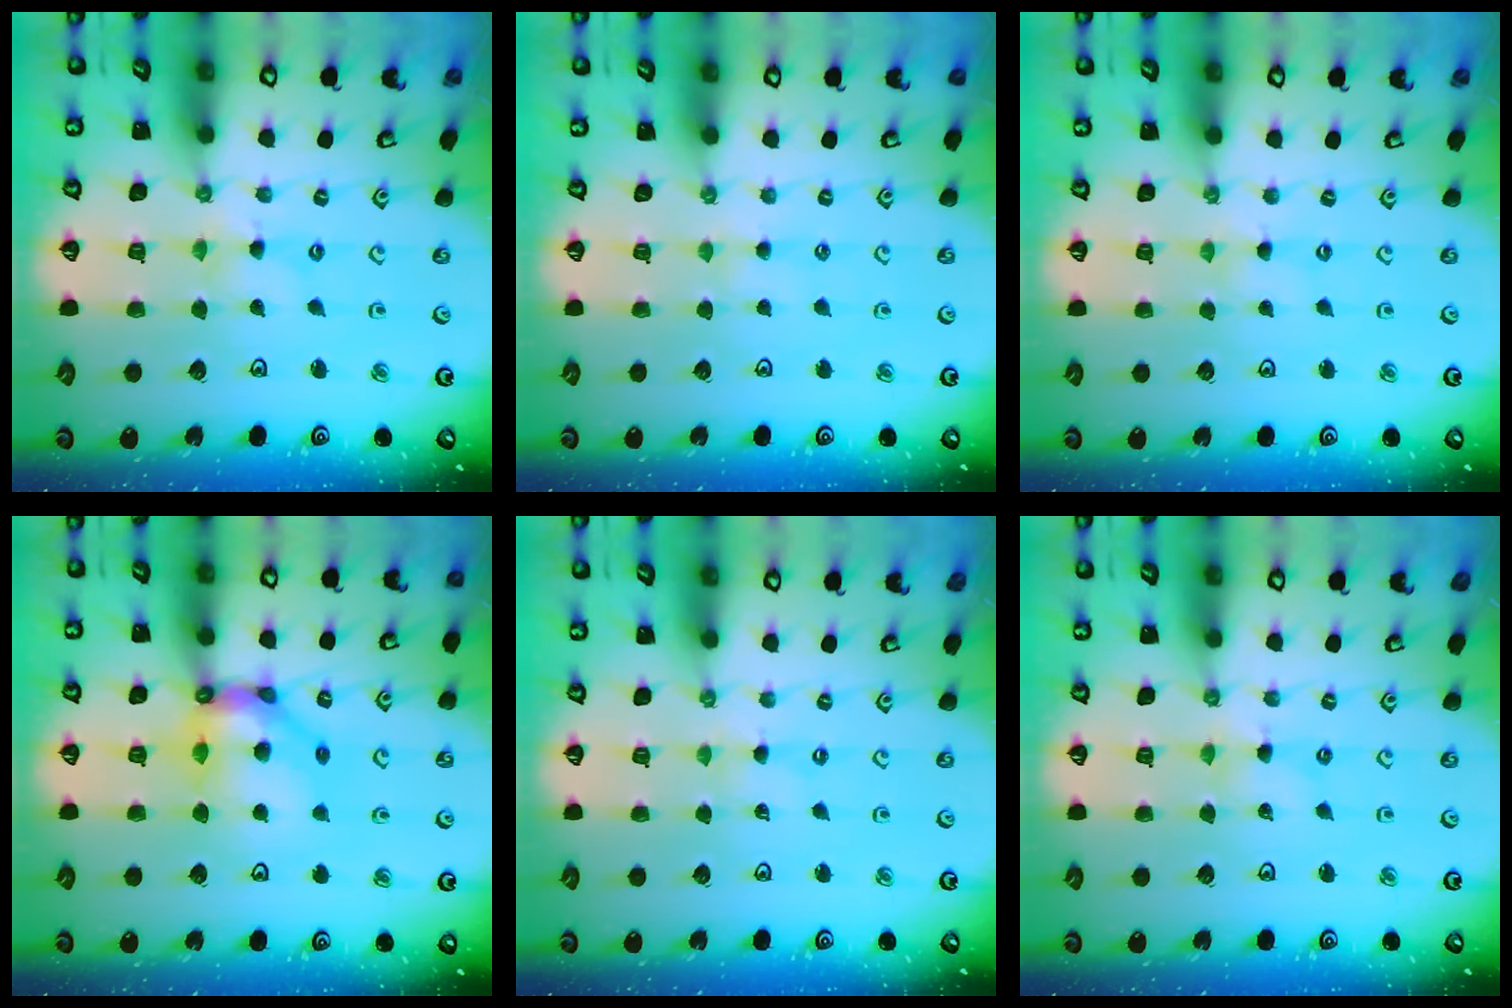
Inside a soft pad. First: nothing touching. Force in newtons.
{"total": 2.1, "press": 2.0, "slide": 0.4}
{"total": 1.0, "press": 1.0, "slide": 0.0}
{"total": 12.9, "press": 12.8, "slide": 1.6}
{"total": 0.0}
{"total": 0.0}